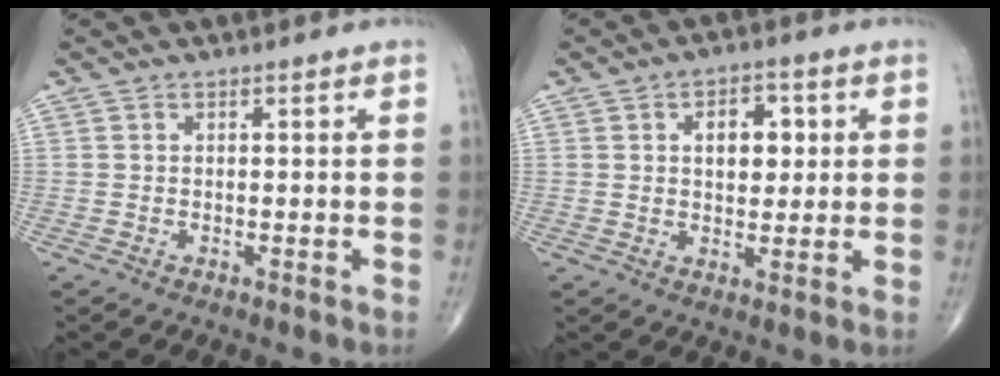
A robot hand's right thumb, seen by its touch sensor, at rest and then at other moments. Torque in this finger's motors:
{"motor_torque": [0.25, 1.93, 0.97, 0.29, 0.05]}